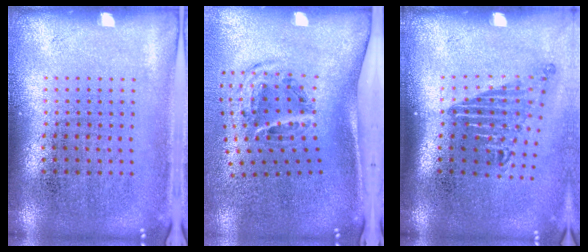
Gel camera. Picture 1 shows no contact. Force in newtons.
{"total": 2.1, "press": 1.2, "slide": 1.7}
{"total": 1.6, "press": 1.1, "slide": 1.2}